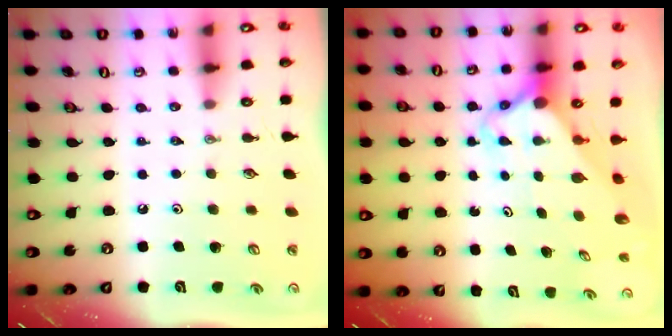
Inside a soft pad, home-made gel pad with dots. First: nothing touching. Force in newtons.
{"total": 3.6, "press": 3.6, "slide": 0.3}